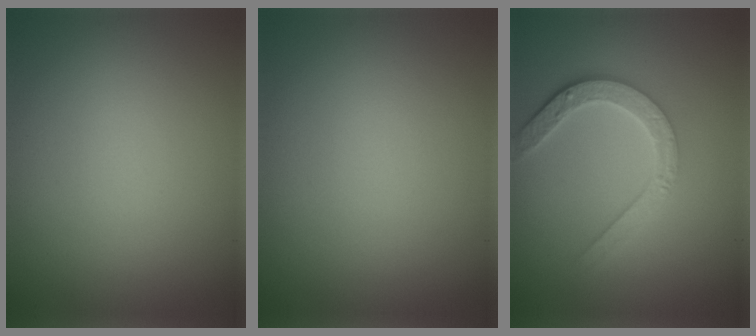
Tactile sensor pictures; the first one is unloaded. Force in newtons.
{"total": 0.0}
{"total": 4.6, "press": 3.5, "slide": 3.0}